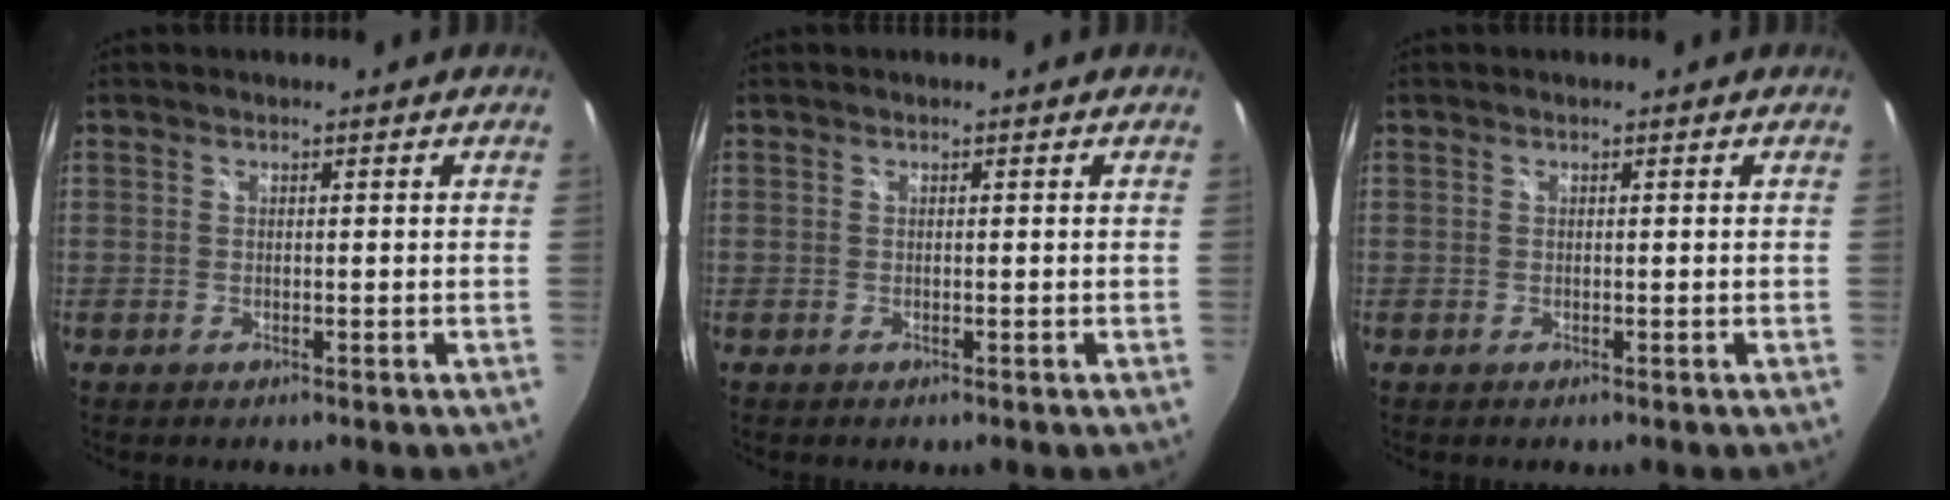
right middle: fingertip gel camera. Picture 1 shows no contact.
{"total": 0.0}
{"total": 0.0}